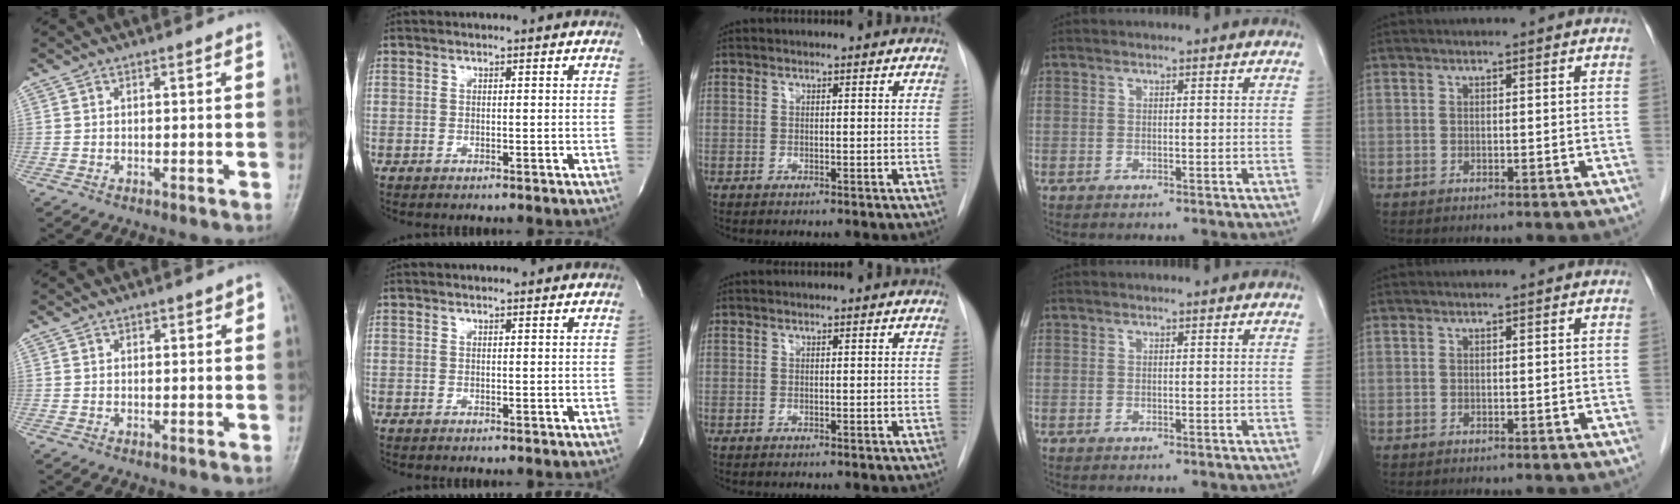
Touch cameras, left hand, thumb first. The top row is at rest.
{"thumb": {"total": 2.2, "force": [1.1, 1.0, 1.6], "torque": [-0.013, -0.002, 0.014]}, "index": {"total": 0.8, "force": [0.8, 0.1, 0.0], "torque": [-0.010, 0.003, 0.010]}}